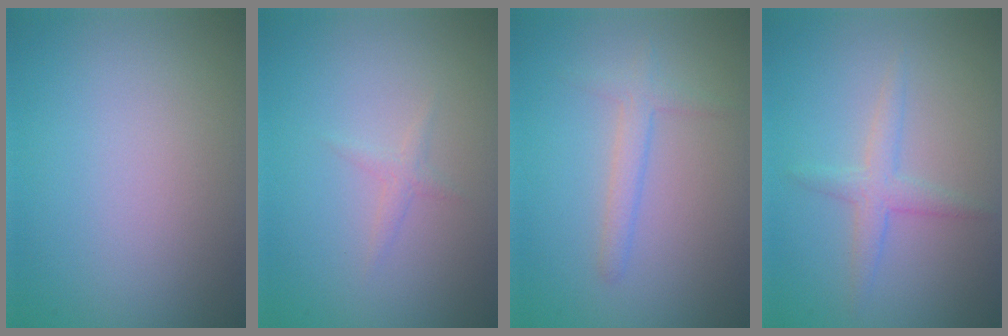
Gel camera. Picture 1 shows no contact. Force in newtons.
{"total": 0.9, "press": 0.9, "slide": 0.1}
{"total": 1.8, "press": 1.8, "slide": 0.1}
{"total": 2.2, "press": 2.2, "slide": 0.1}